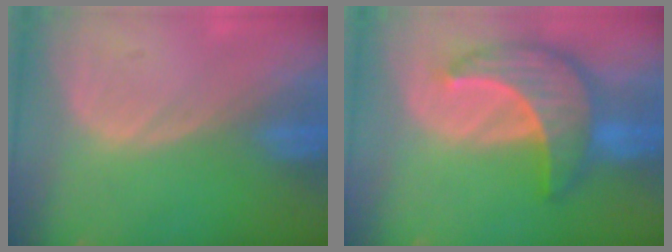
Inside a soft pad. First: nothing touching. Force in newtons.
{"total": 9.6, "press": 9.6, "slide": 0.8}